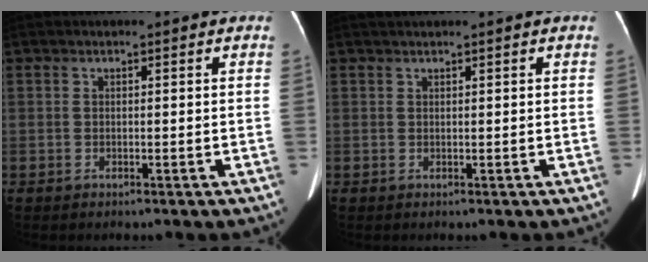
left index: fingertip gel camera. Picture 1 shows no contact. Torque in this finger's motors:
{"motor_torque": [0.05, 0.03, -0.14, -0.06]}